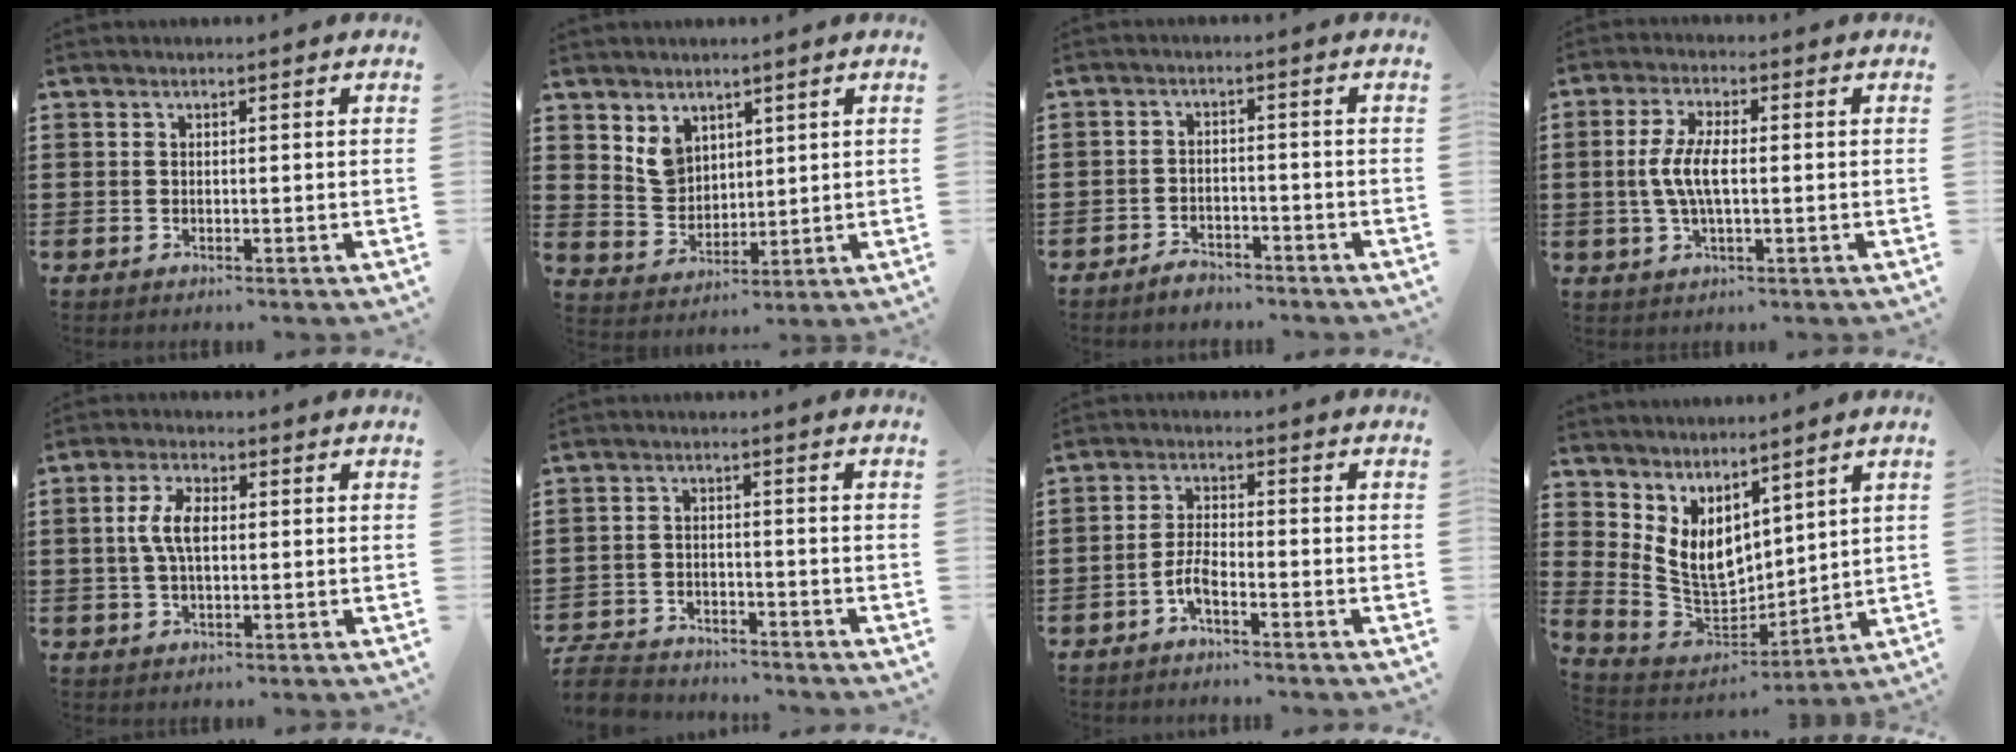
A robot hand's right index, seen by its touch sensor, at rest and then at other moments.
{"total": 5.2, "force": [3.0, 3.9, 1.6], "torque": [-0.048, 0.009, 0.059]}
{"total": 2.9, "force": [-2.8, 0.5, 0.1], "torque": [-0.006, 0.003, -0.058]}
{"total": 5.8, "force": [-0.5, 2.0, 5.4], "torque": [-0.125, -0.004, -0.018]}
{"total": 5.9, "force": [0.4, 2.7, 5.2], "torque": [-0.117, 0.007, 0.000]}
{"total": 5.3, "force": [-5.2, 0.7, 0.5], "torque": [-0.026, 0.000, -0.111]}
{"total": 3.7, "force": [-2.3, 0.8, 2.8], "torque": [-0.072, -0.003, -0.049]}
{"total": 7.1, "force": [3.3, 4.9, 3.9], "torque": [-0.118, -0.030, 0.063]}